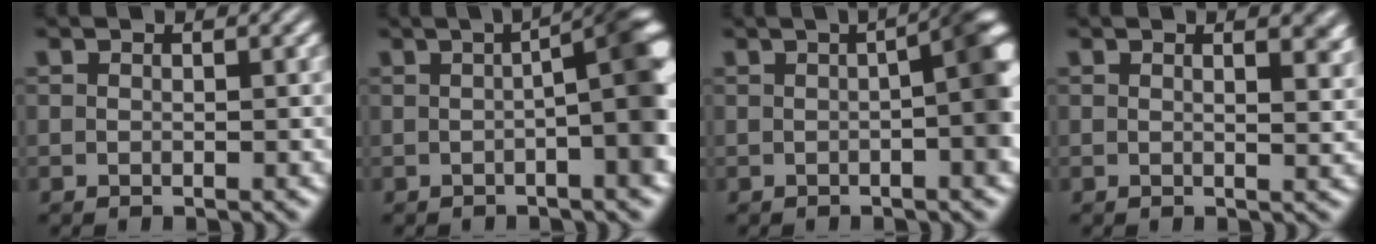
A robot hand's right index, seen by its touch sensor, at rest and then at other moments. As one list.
[{"total": 7.3, "force": [-0.1, 1.5, 7.2], "torque": [-0.059, 0.009, -0.008]}, {"total": 7.1, "force": [0.3, 2.1, 6.8], "torque": [-0.045, 0.023, -0.006]}, {"total": 2.2, "force": [1.4, -0.2, 1.7], "torque": [-0.013, -0.006, 0.022]}]